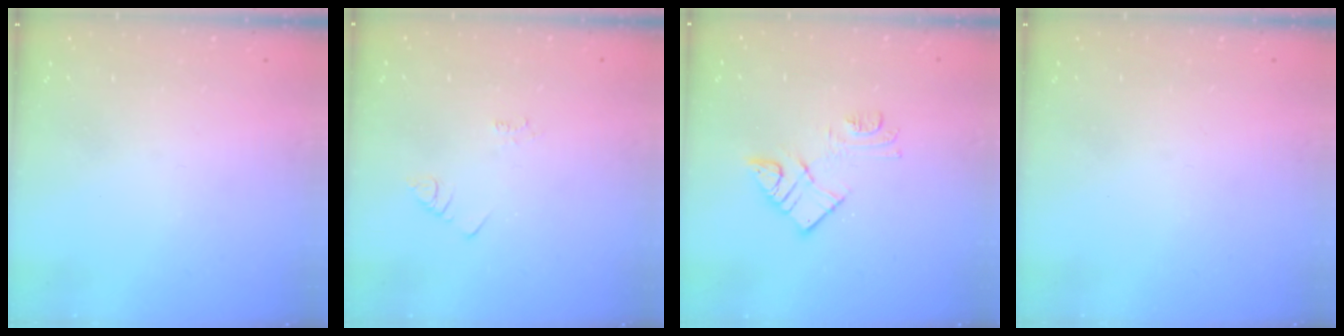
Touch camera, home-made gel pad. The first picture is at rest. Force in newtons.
{"total": 2.2, "press": 2.1, "slide": 0.4}
{"total": 10.5, "press": 10.5, "slide": 0.7}
{"total": 0.0}